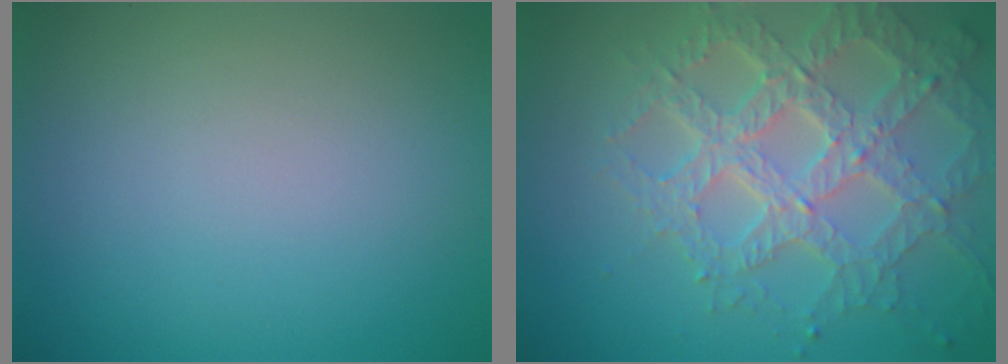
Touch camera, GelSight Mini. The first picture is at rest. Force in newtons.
{"total": 7.0, "press": 5.1, "slide": 4.8}